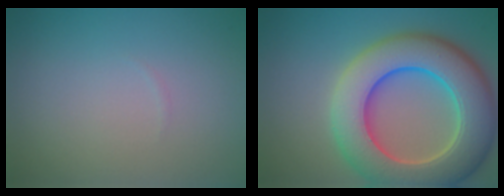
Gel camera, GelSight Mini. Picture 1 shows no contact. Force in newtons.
{"total": 11.3, "press": 11.3, "slide": 0.8}